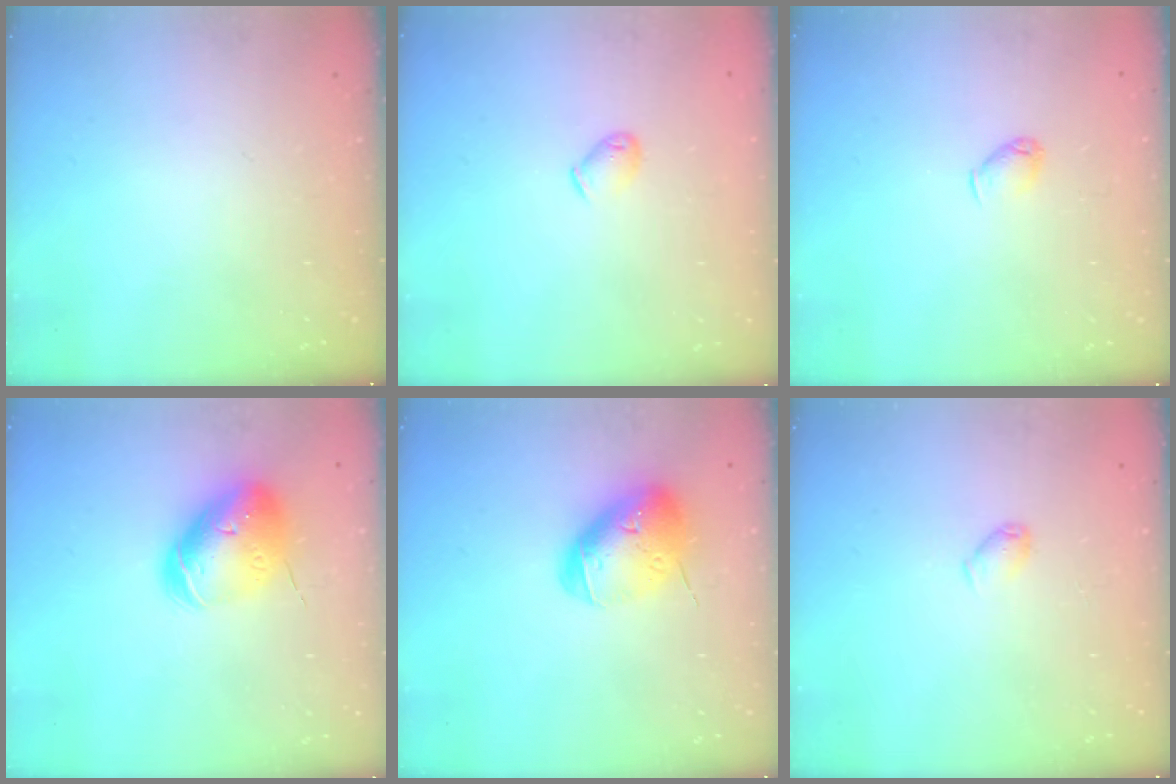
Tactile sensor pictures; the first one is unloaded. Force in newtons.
{"total": 3.7, "press": 3.6, "slide": 0.6}
{"total": 3.2, "press": 3.1, "slide": 0.6}
{"total": 15.6, "press": 15.3, "slide": 2.7}
{"total": 15.7, "press": 15.5, "slide": 2.5}
{"total": 3.4, "press": 3.3, "slide": 0.6}